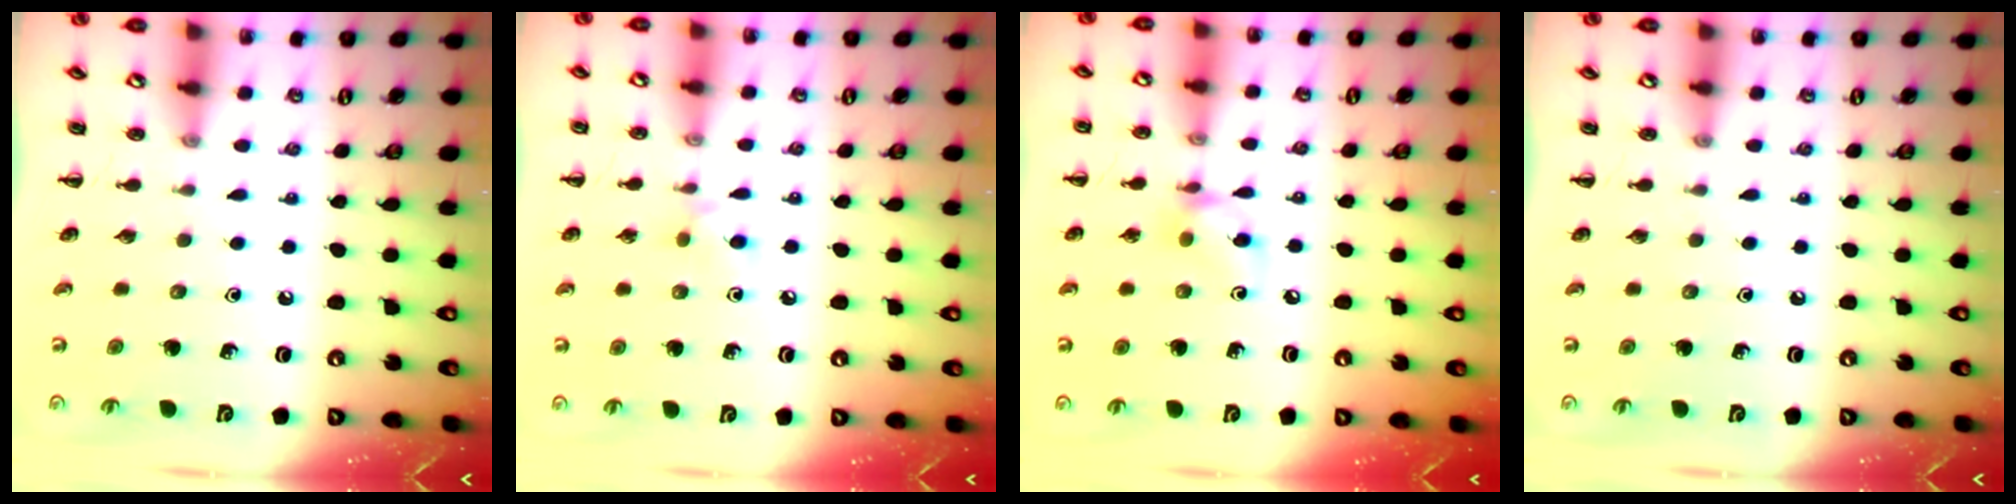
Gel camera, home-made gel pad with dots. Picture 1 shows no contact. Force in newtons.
{"total": 4.4, "press": 4.1, "slide": 1.4}
{"total": 7.0, "press": 6.9, "slide": 1.4}
{"total": 0.0}